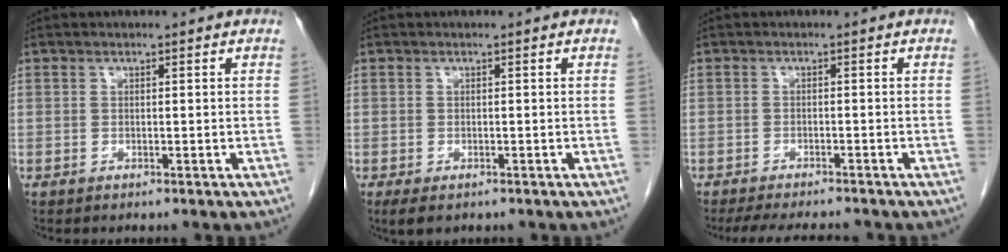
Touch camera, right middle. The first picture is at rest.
{"total": 2.6, "force": [-1.7, 1.2, 1.6], "torque": [-0.028, -0.006, -0.021]}
{"total": 7.9, "force": [-7.2, 1.1, 3.2], "torque": [-0.047, -0.014, -0.105]}